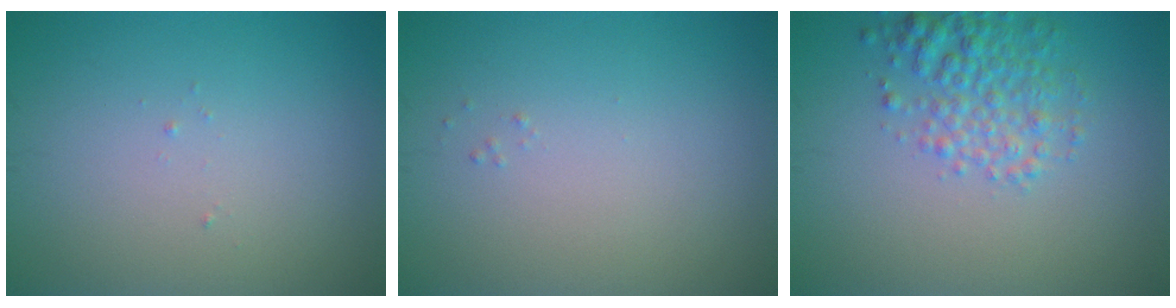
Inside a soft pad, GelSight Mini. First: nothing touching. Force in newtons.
{"total": 0.0}
{"total": 3.7, "press": 3.7, "slide": 0.1}